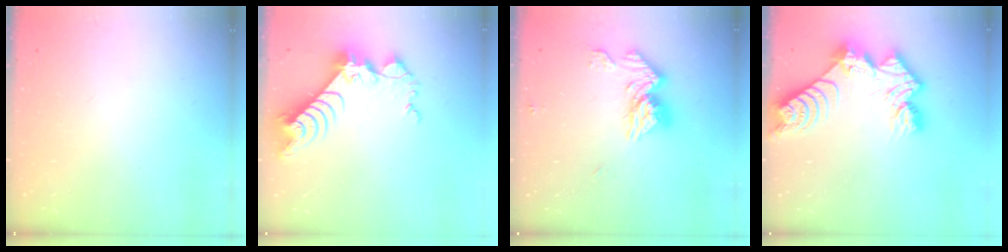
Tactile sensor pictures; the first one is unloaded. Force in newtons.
{"total": 10.3, "press": 10.3, "slide": 0.8}
{"total": 13.3, "press": 13.2, "slide": 1.2}
{"total": 13.1, "press": 13.1, "slide": 1.0}